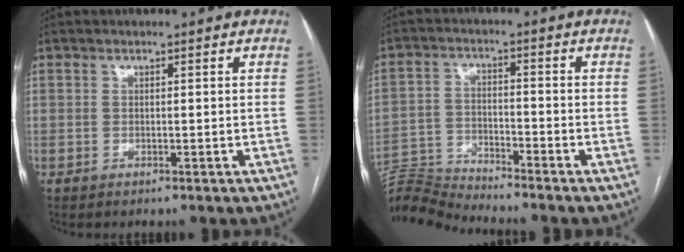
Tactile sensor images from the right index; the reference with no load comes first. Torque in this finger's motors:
{"motor_torque": [-1.49, -0.64, -1.06, -0.21]}